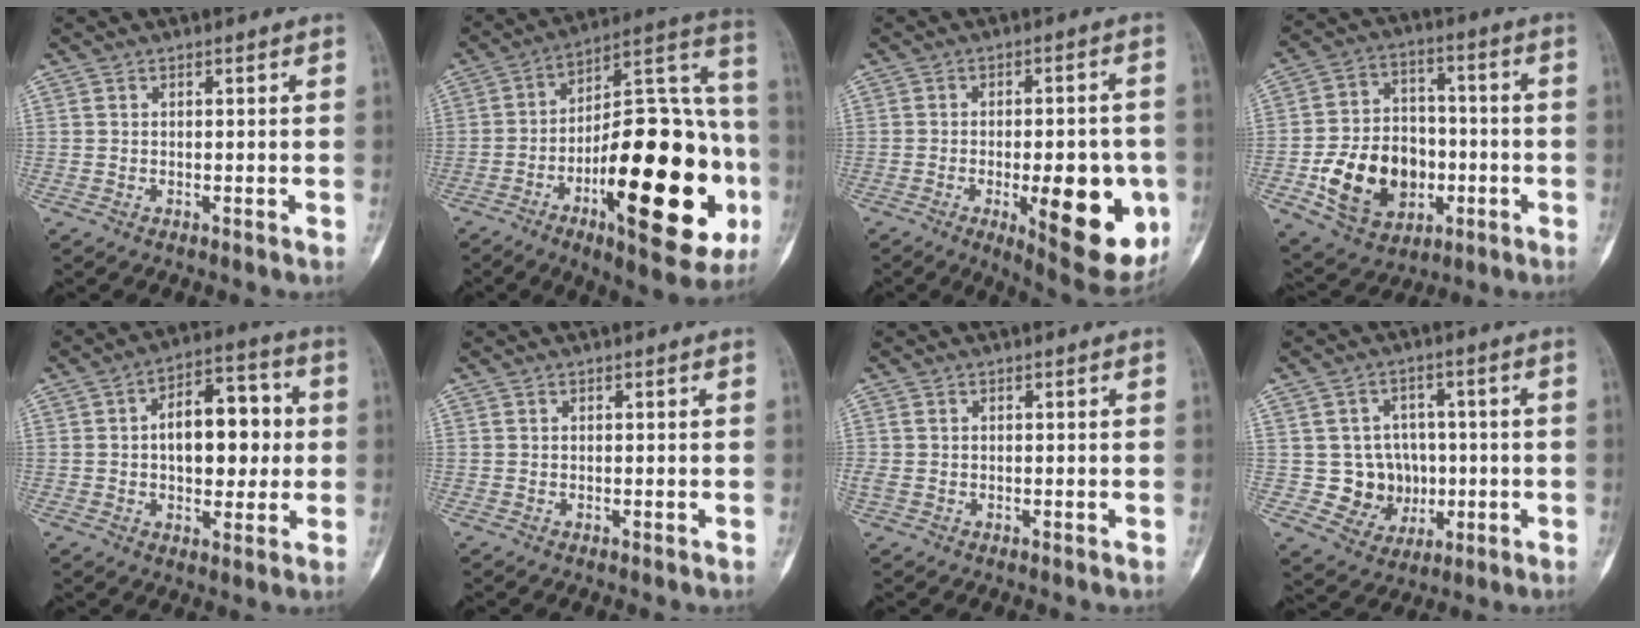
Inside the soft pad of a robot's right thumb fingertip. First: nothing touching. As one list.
[{"total": 31.4, "force": [-9.6, 11.4, 27.7], "torque": [-0.375, 0.043, -0.137]}, {"total": 18.2, "force": [-4.7, 6.7, 16.3], "torque": [-0.175, 0.001, -0.047]}, {"total": 17.3, "force": [-4.3, 13.0, 10.5], "torque": [-0.141, 0.028, -0.060]}, {"total": 13.9, "force": [1.0, 8.0, 11.3], "torque": [-0.127, 0.023, 0.011]}, {"total": 0.0}, {"total": 1.9, "force": [0.0, 1.4, 1.3], "torque": [-0.052, 0.003, 0.000]}, {"total": 8.9, "force": [-0.5, 8.4, 3.1], "torque": [0.007, 0.016, 0.003]}]